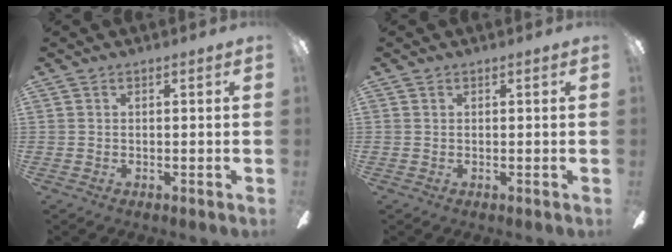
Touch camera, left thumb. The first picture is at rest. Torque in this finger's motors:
{"motor_torque": [0.00, 0.00, -0.15, 0.14, 0.00]}